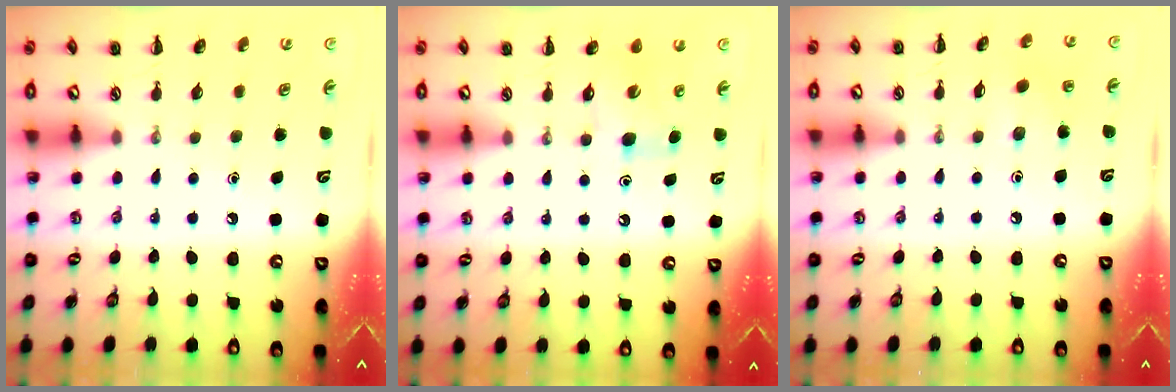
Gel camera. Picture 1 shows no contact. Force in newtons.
{"total": 5.9, "press": 5.7, "slide": 1.3}
{"total": 3.6, "press": 3.4, "slide": 1.2}